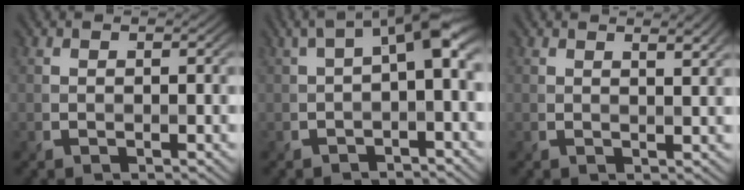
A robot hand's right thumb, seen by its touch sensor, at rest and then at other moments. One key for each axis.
{"total": 6.3, "fx": 0.7, "fy": 2.1, "fz": 5.8, "tx": -0.094, "ty": 0.012, "tz": 0.008}
{"total": 2.3, "fx": 1.5, "fy": 0.5, "fz": 1.6, "tx": -0.025, "ty": -0.003, "tz": 0.024}